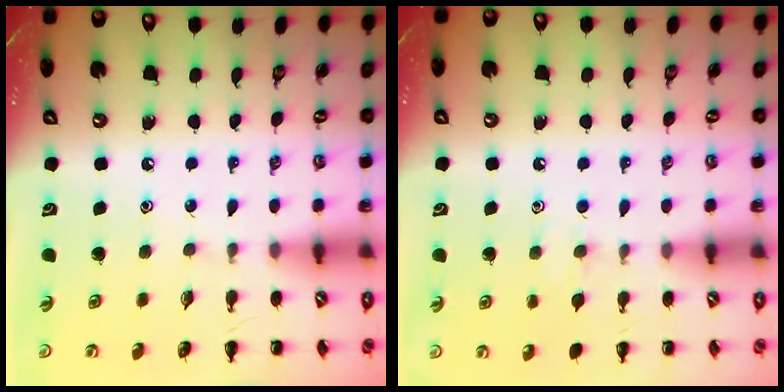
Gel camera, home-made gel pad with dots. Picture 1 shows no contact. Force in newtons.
{"total": 5.0, "press": 4.6, "slide": 1.9}